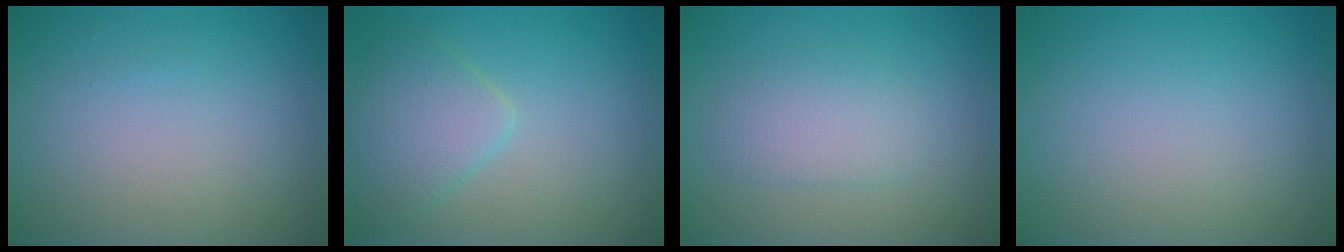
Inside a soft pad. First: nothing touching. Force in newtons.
{"total": 3.4, "press": 3.3, "slide": 0.1}
{"total": 2.3, "press": 2.2, "slide": 0.1}
{"total": 0.0}